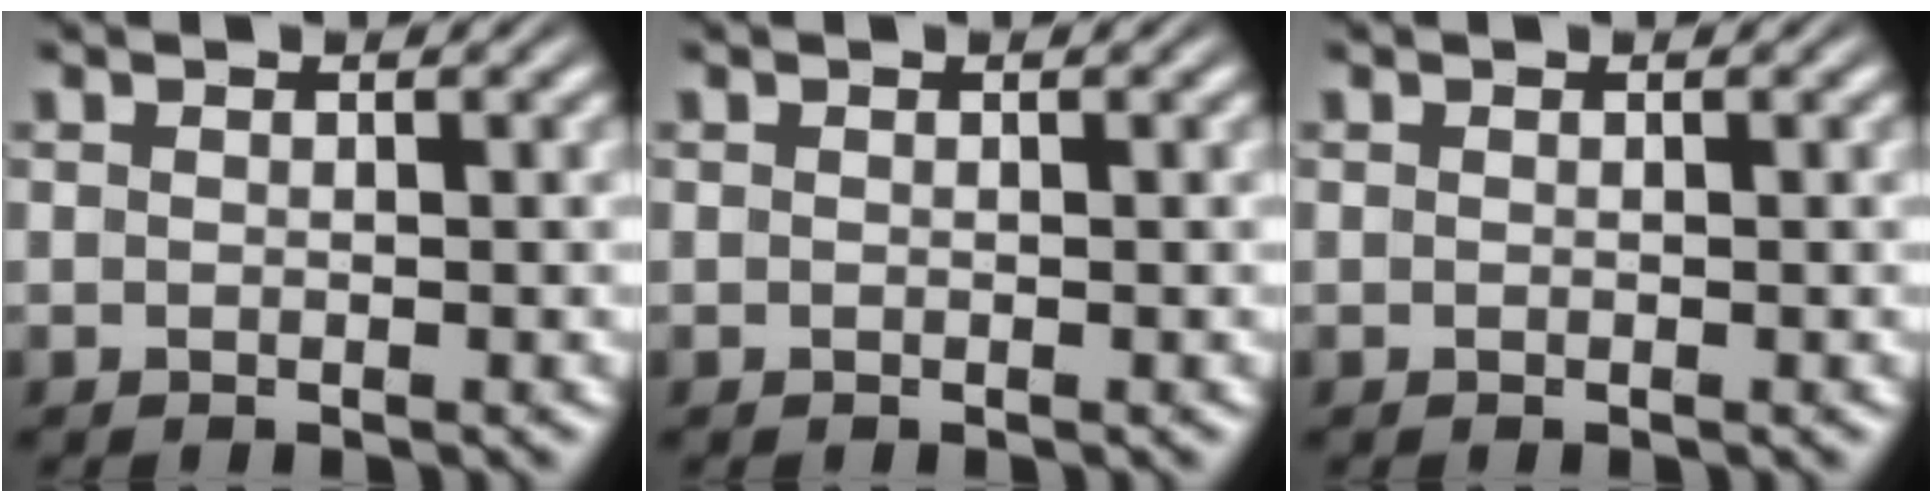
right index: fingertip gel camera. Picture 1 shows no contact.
{"total": 0.0}
{"total": 0.0}